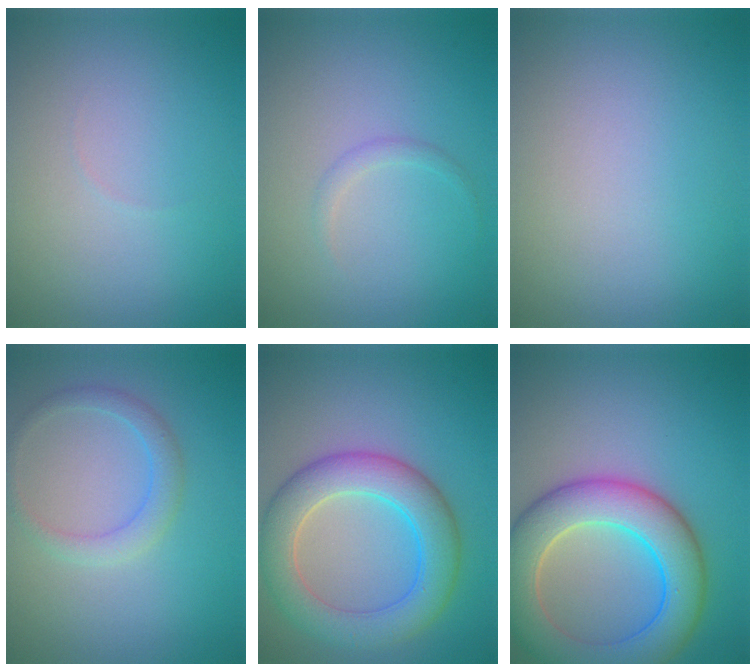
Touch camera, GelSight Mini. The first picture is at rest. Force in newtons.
{"total": 0.8, "press": 0.8, "slide": 0.0}
{"total": 0.0}
{"total": 2.0, "press": 2.0, "slide": 0.1}
{"total": 6.7, "press": 6.7, "slide": 0.0}
{"total": 9.0, "press": 9.0, "slide": 0.6}